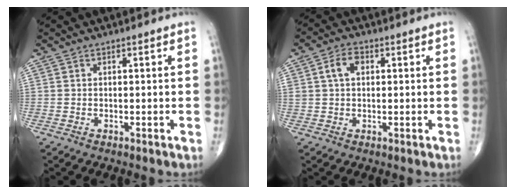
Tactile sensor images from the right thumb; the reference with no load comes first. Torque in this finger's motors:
{"motor_torque": [-0.54, 0.46, 0.46, 0.01, 0.02]}